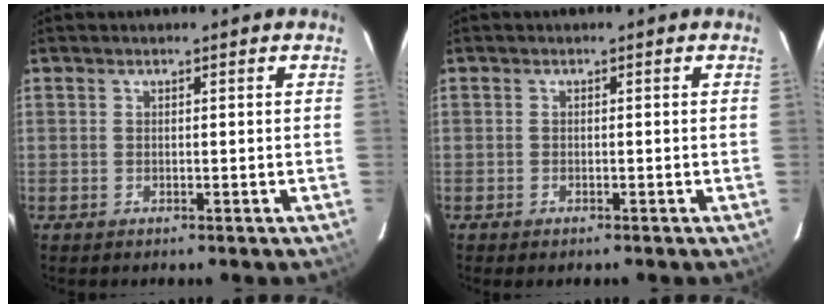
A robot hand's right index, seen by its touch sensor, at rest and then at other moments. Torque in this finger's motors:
{"motor_torque": [-0.15, -0.11, 0.10, 0.01]}